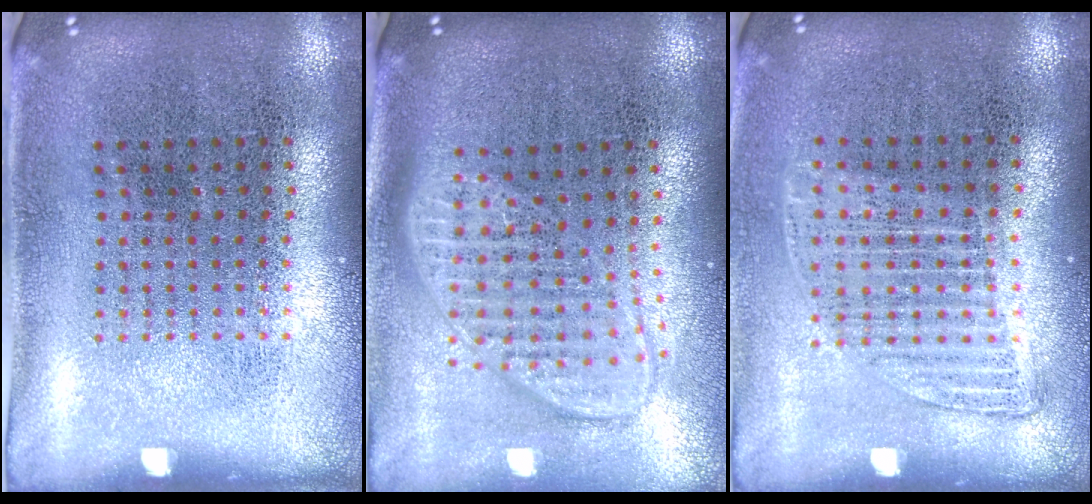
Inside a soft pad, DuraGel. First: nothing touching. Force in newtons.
{"total": 1.9, "press": 1.5, "slide": 1.1}
{"total": 1.2, "press": 1.0, "slide": 0.6}